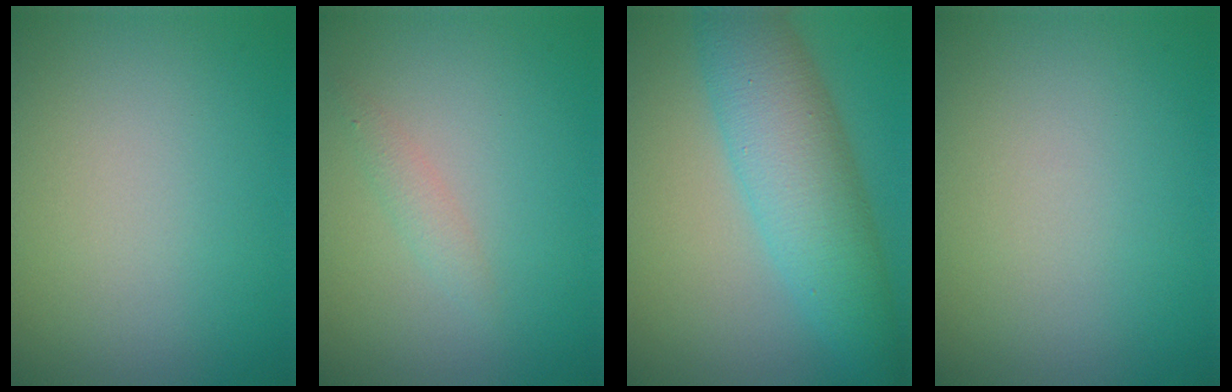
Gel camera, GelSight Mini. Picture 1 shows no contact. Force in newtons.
{"total": 1.1, "press": 1.1, "slide": 0.0}
{"total": 6.8, "press": 6.8, "slide": 0.1}
{"total": 0.0}